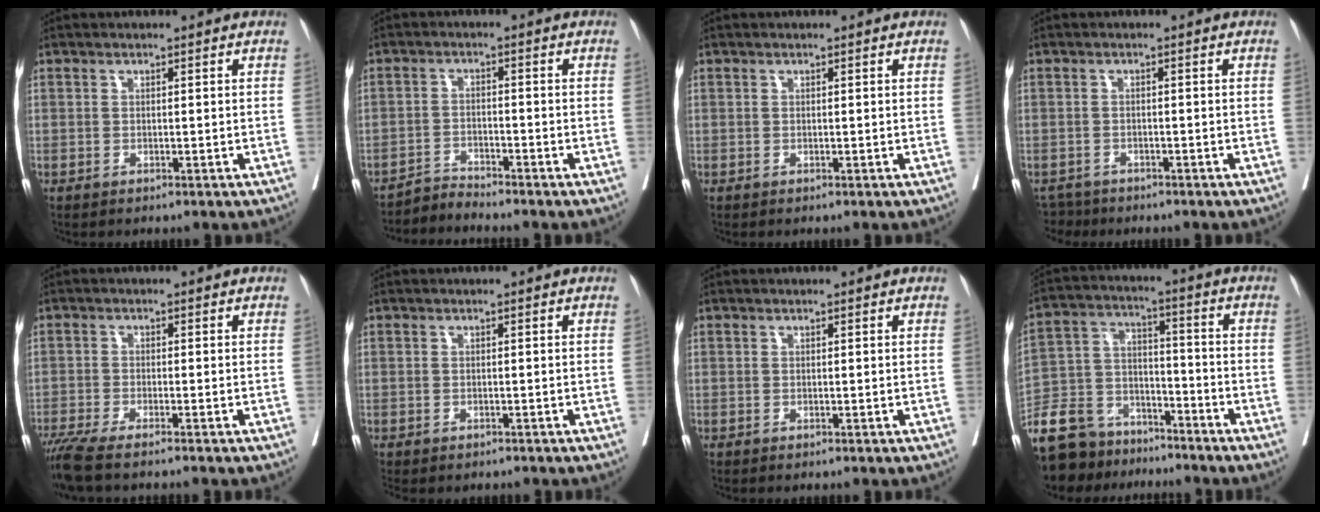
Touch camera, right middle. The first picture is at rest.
{"total": 2.8, "force": [-2.6, -0.8, -0.8], "torque": [0.019, -0.015, -0.045]}
{"total": 0.0}
{"total": 3.2, "force": [-3.0, 1.2, -0.4], "torque": [0.008, -0.006, -0.051]}
{"total": 6.8, "force": [-5.6, -0.3, 3.8], "torque": [-0.059, -0.016, -0.097]}
{"total": 1.7, "force": [-1.4, 0.7, 0.7], "torque": [-0.014, -0.004, -0.014]}
{"total": 0.0}
{"total": 14.7, "force": [-12.1, 7.3, 3.9], "torque": [-0.094, 0.028, -0.212]}